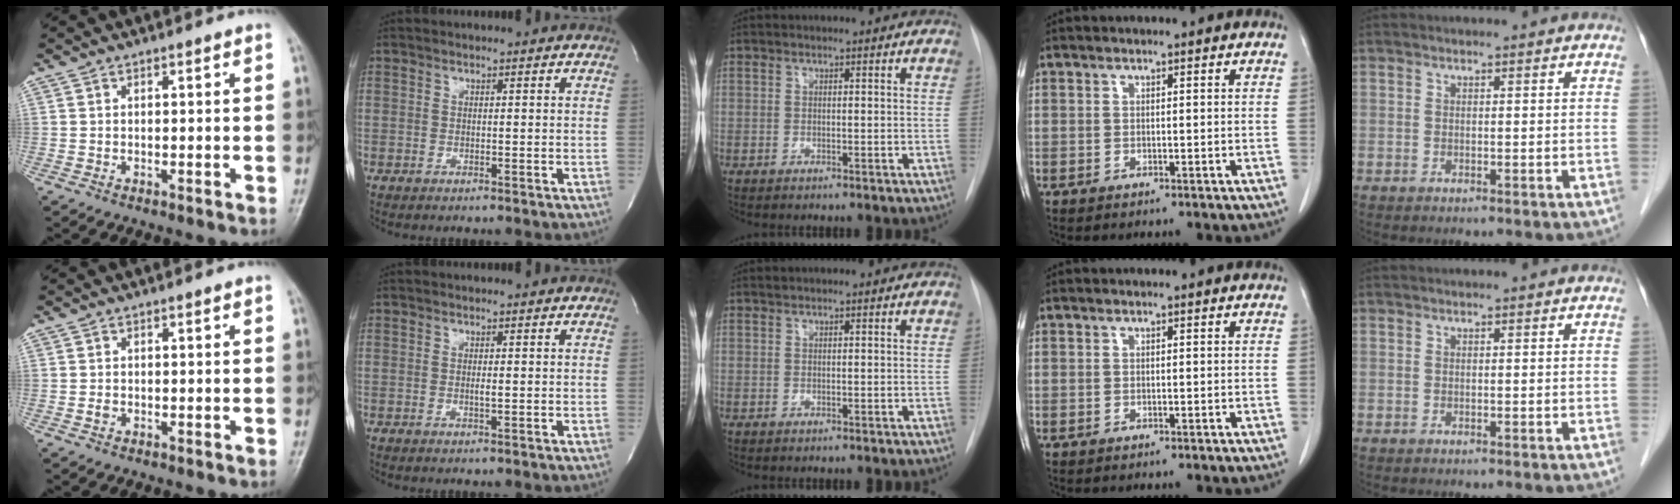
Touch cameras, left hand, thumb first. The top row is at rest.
{"thumb": {"total": 0.7, "force": [-0.1, 0.6, 0.3], "torque": [-0.004, 0.005, -0.001]}, "index": {"total": 0.6, "force": [0.1, 0.0, 0.6], "torque": [-0.015, -0.002, 0.000]}}